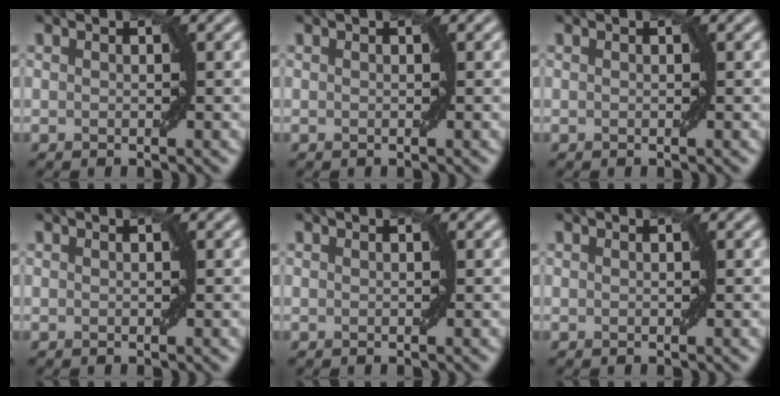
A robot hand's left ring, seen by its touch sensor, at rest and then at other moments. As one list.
[{"total": 0.0}, {"total": 0.0}, {"total": 0.0}, {"total": 0.0}, {"total": 0.0}]